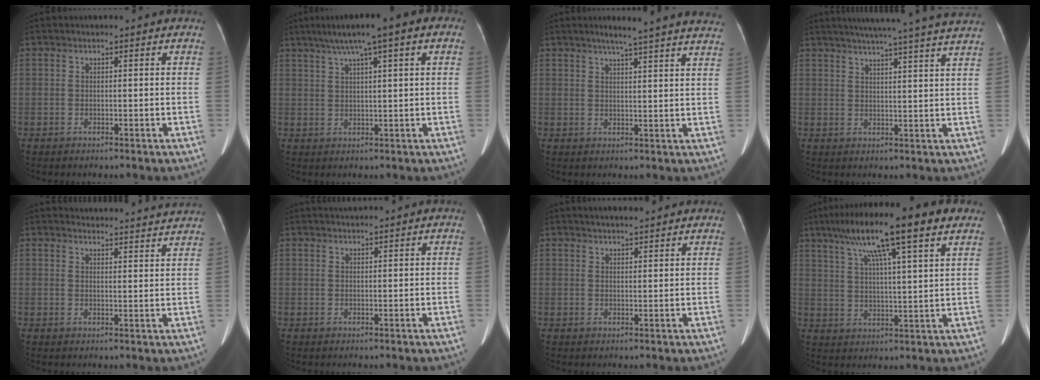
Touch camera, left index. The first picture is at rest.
{"total": 10.0, "force": [5.3, 1.1, 8.4], "torque": [-0.130, 0.040, 0.077]}
{"total": 15.1, "force": [13.1, -0.2, 7.4], "torque": [-0.104, -0.005, 0.151]}
{"total": 19.5, "force": [17.2, -1.2, 9.2], "torque": [-0.148, -0.008, 0.212]}
{"total": 13.0, "force": [12.9, 0.3, 2.0], "torque": [-0.008, -0.010, 0.136]}
{"total": 2.1, "force": [2.0, -0.4, 0.5], "torque": [-0.004, 0.020, 0.040]}
{"total": 5.6, "force": [5.1, 0.8, 2.1], "torque": [-0.031, 0.025, 0.069]}
{"total": 15.8, "force": [9.7, 1.2, 12.4], "torque": [-0.212, 0.043, 0.153]}